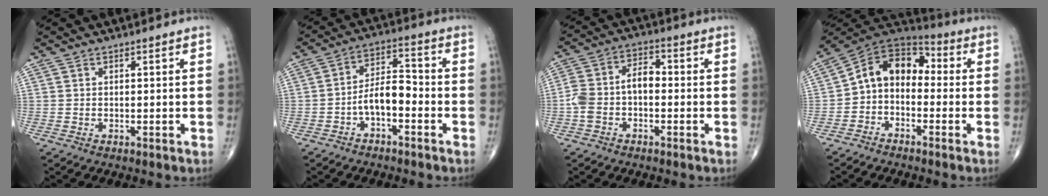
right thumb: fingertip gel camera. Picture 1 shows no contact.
{"total": 7.1, "force": [-2.7, 3.4, 5.6], "torque": [-0.089, 0.039, -0.053]}
{"total": 8.2, "force": [-1.5, 4.9, 6.4], "torque": [-0.130, 0.036, -0.036]}
{"total": 10.8, "force": [-1.3, 7.9, 7.3], "torque": [-0.097, 0.059, -0.043]}